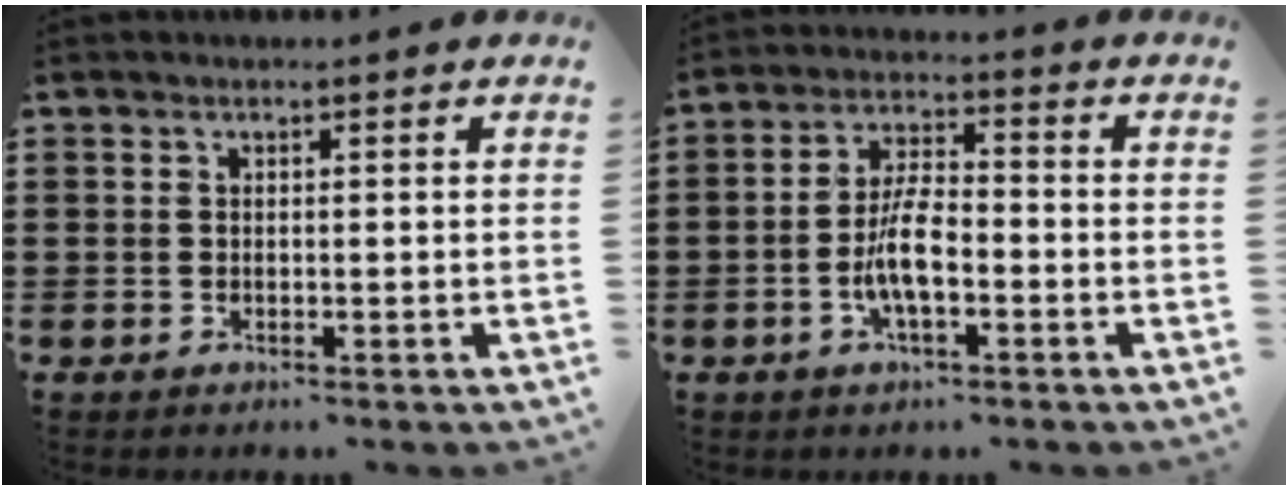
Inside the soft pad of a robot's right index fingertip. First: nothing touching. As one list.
[{"total": 7.0, "force": [-1.8, 2.5, 6.3], "torque": [-0.134, -0.001, -0.039]}]